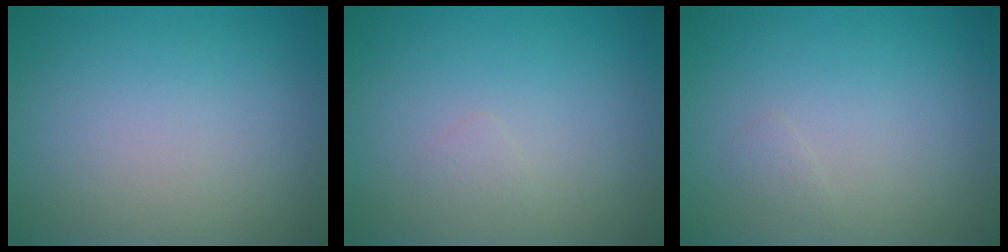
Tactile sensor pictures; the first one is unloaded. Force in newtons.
{"total": 0.5, "press": 0.5, "slide": 0.0}
{"total": 0.5, "press": 0.5, "slide": 0.0}